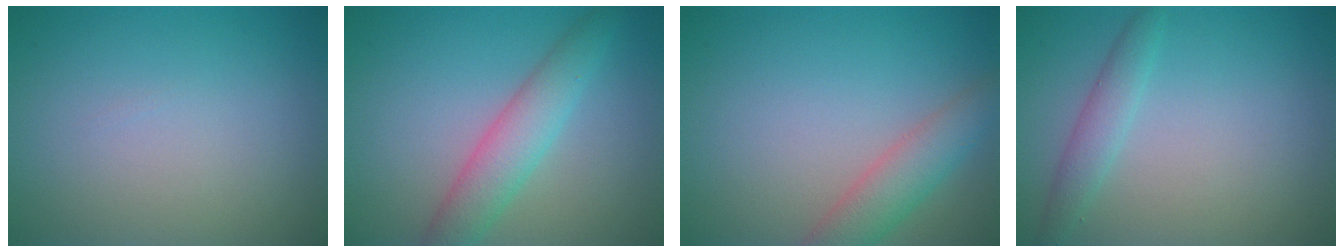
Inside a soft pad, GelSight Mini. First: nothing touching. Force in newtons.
{"total": 4.1, "press": 4.1, "slide": 0.2}
{"total": 3.6, "press": 3.6, "slide": 0.1}
{"total": 2.0, "press": 2.0, "slide": 0.3}